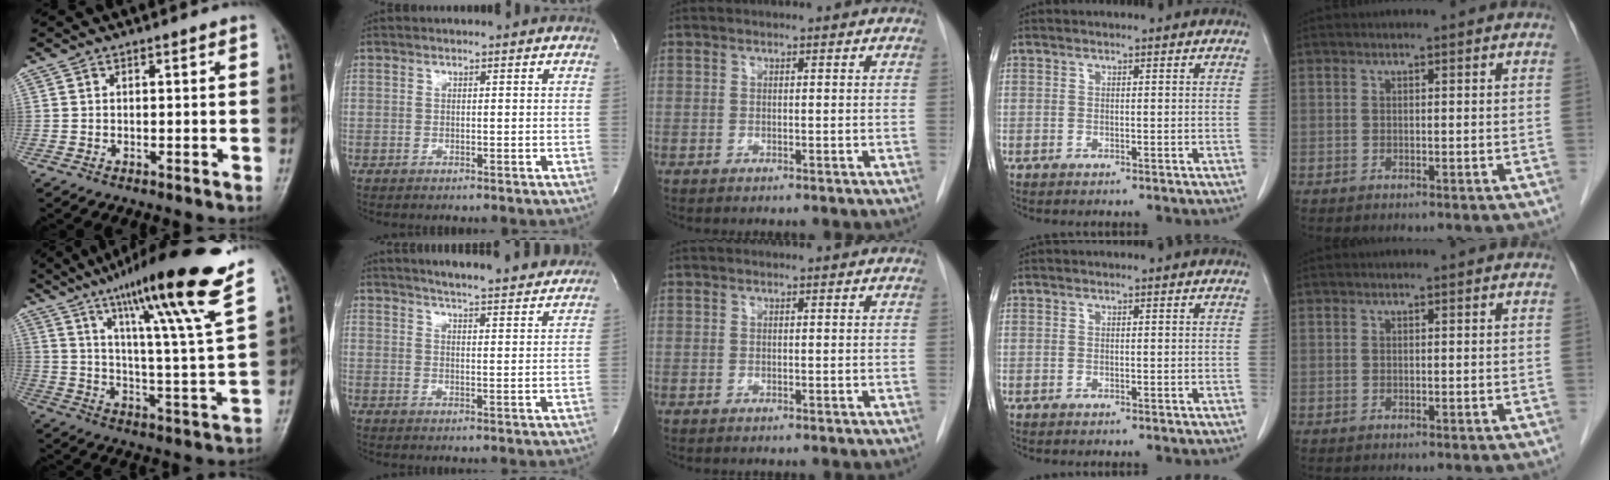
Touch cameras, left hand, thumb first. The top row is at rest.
{"thumb": {"total": 22.4, "force": [15.6, 0.3, 16.2], "torque": [-0.231, -0.073, 0.239]}, "index": {"total": 17.4, "force": [15.9, 1.7, 6.8], "torque": [-0.100, 0.000, 0.199]}}